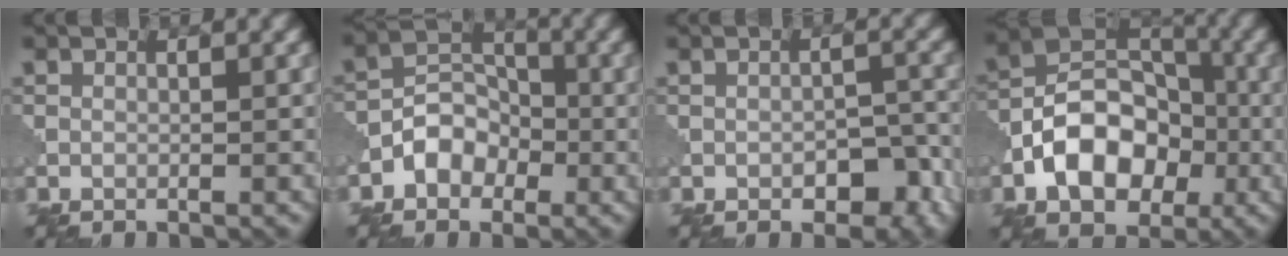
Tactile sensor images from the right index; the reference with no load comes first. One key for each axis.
{"total": 3.6, "fx": -1.7, "fy": 2.6, "fz": 1.7, "tx": -0.021, "ty": 0.011, "tz": -0.035}
{"total": 4.0, "fx": -1.7, "fy": 2.2, "fz": 2.8, "tx": -0.034, "ty": -0.002, "tz": -0.021}
{"total": 8.7, "fx": -2.9, "fy": 6.0, "fz": 5.7, "tx": -0.091, "ty": 0.006, "tz": -0.063}